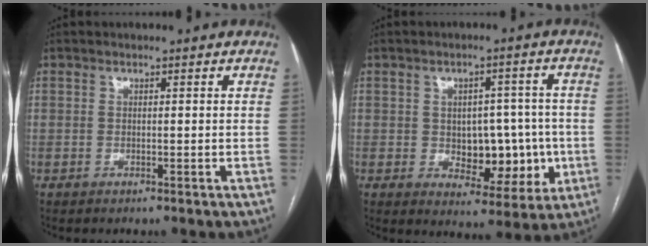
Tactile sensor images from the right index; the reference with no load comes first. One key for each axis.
{"total": 9.7, "fx": -1.1, "fy": 5.9, "fz": 7.6, "tx": -0.084, "ty": 0.018, "tz": -0.001}